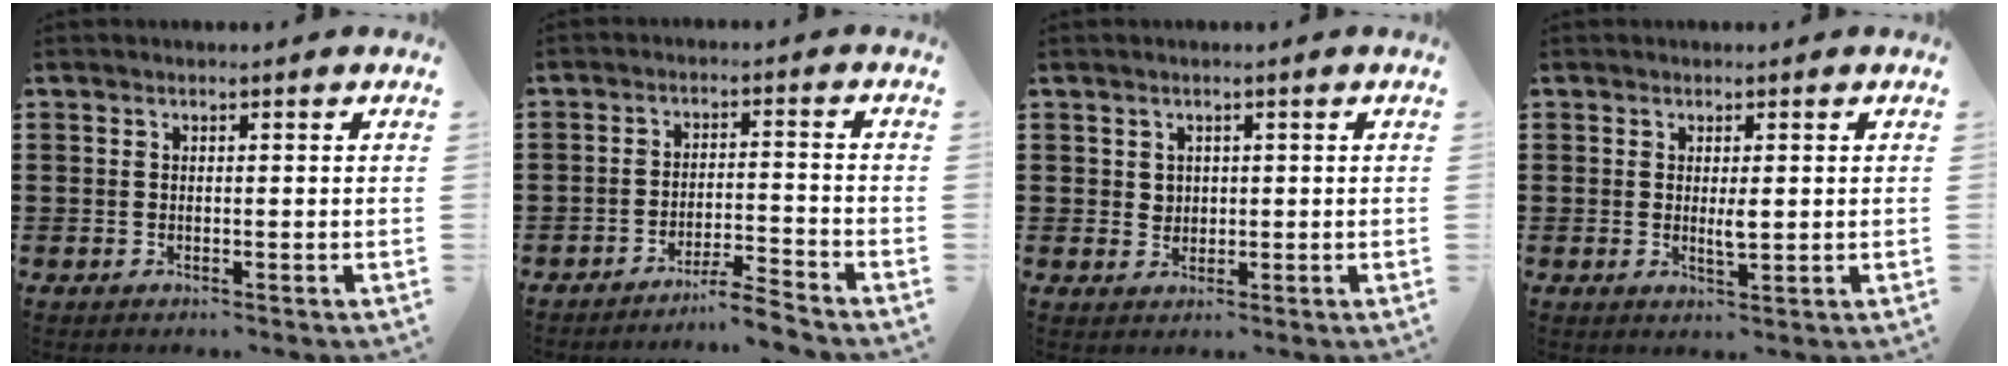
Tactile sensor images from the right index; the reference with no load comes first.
{"total": 4.3, "force": [-4.1, -0.5, 1.2], "torque": [-0.023, -0.005, -0.081]}
{"total": 1.7, "force": [0.8, 1.4, 0.3], "torque": [-0.010, 0.007, 0.016]}
{"total": 2.3, "force": [0.2, 0.6, 2.2], "torque": [-0.041, 0.000, 0.003]}